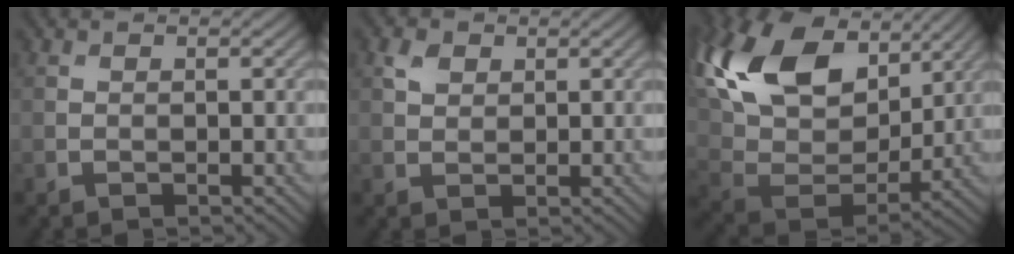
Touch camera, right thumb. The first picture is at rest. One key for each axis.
{"total": 2.0, "fx": 1.0, "fy": 1.4, "fz": 1.0, "tx": -0.026, "ty": 0.002, "tz": 0.021}
{"total": 19.3, "fx": 9.2, "fy": 11.7, "fz": 12.3, "tx": -0.306, "ty": 0.043, "tz": 0.175}